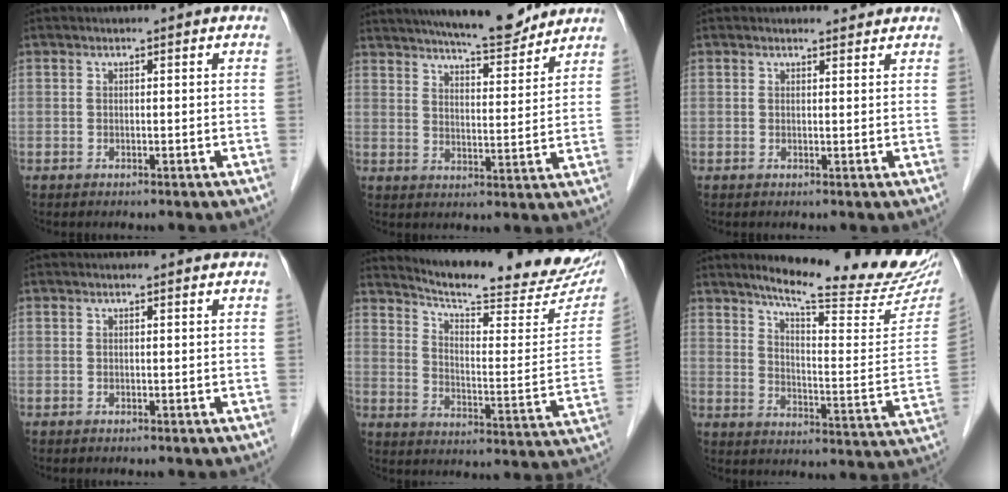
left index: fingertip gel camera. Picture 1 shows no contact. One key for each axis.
{"total": 12.7, "fx": 11.4, "fy": 1.5, "fz": 5.4, "tx": -0.083, "ty": -0.002, "tz": 0.164}
{"total": 1.5, "fx": 1.5, "fy": 0.3, "fz": -0.2, "tx": -0.009, "ty": -0.003, "tz": 0.019}
{"total": 0.6, "fx": 0.6, "fy": 0.0, "fz": 0.1, "tx": -0.005, "ty": -0.001, "tz": 0.005}
{"total": 23.7, "fx": 21.6, "fy": 2.5, "fz": 9.4, "tx": -0.138, "ty": -0.070, "tz": 0.274}
{"total": 22.1, "fx": 19.3, "fy": 1.3, "fz": 10.7, "tx": -0.149, "ty": -0.072, "tz": 0.246}